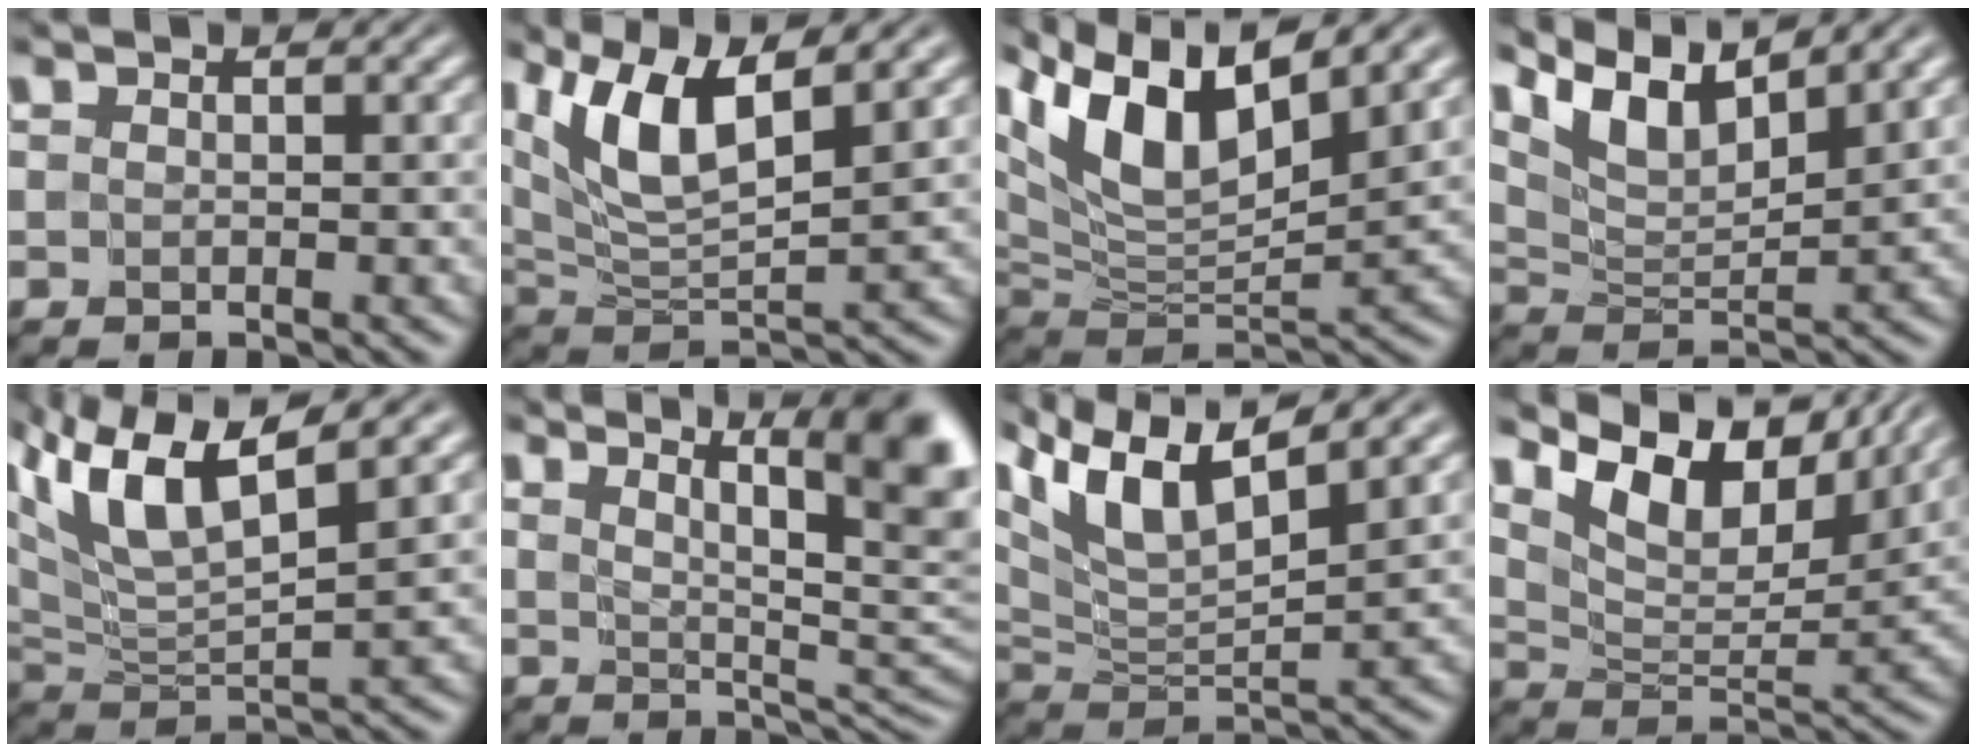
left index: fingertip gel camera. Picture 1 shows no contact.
{"total": 7.2, "force": [3.6, 2.1, 5.9], "torque": [-0.125, -0.001, 0.070]}
{"total": 10.5, "force": [6.2, 3.6, 7.7], "torque": [-0.146, 0.007, 0.115]}
{"total": 7.4, "force": [5.6, 1.9, 4.5], "torque": [-0.094, 0.004, 0.108]}
{"total": 9.0, "force": [5.5, 2.4, 6.8], "torque": [-0.148, 0.016, 0.103]}
{"total": 11.8, "force": [6.2, 3.7, 9.4], "torque": [-0.099, 0.033, 0.071]}
{"total": 8.3, "force": [5.8, 2.0, 5.6], "torque": [-0.118, 0.012, 0.110]}
{"total": 11.0, "force": [7.4, 4.5, 6.9], "torque": [-0.134, 0.008, 0.134]}